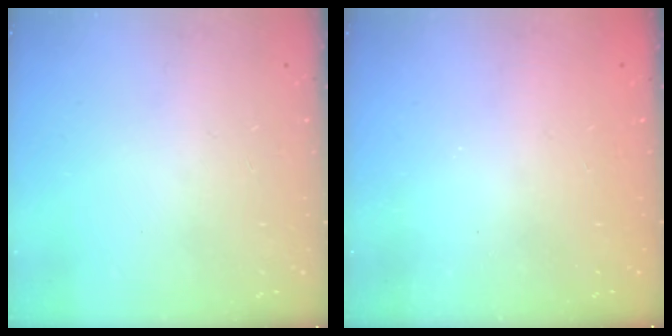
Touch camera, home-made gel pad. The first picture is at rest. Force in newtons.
{"total": 2.6, "press": 2.4, "slide": 0.8}